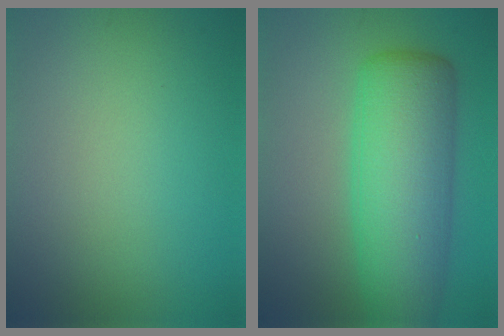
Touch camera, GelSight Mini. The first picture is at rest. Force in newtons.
{"total": 9.7, "press": 9.7, "slide": 0.2}